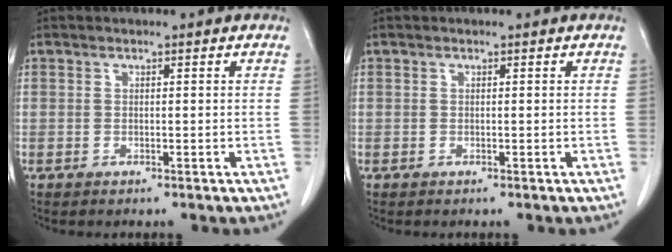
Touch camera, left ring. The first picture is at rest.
{"total": 0.0}